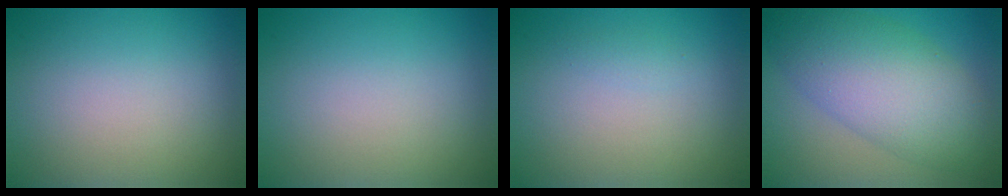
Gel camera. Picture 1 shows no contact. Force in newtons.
{"total": 0.0}
{"total": 0.6, "press": 0.6, "slide": 0.0}
{"total": 8.5, "press": 8.5, "slide": 0.2}